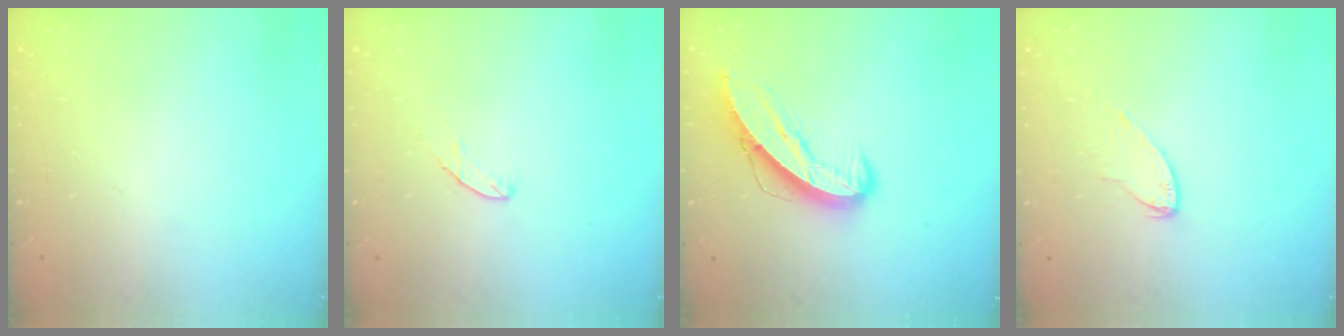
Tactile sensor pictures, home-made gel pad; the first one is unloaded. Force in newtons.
{"total": 4.9, "press": 4.9, "slide": 0.5}
{"total": 10.0, "press": 9.9, "slide": 1.0}
{"total": 6.1, "press": 6.1, "slide": 0.5}